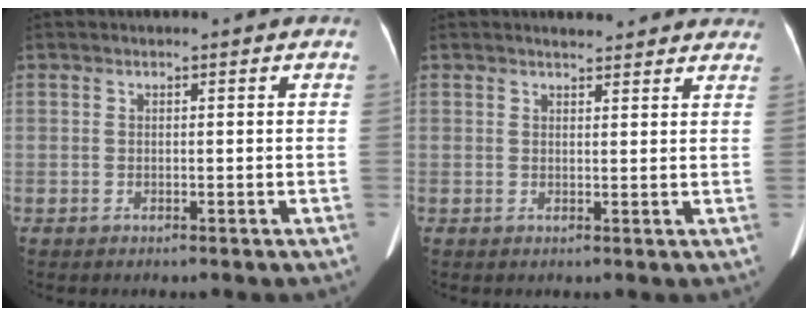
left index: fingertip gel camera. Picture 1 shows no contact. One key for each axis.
{"total": 6.8, "fx": 6.3, "fy": 1.7, "fz": 2.0, "tx": -0.014, "ty": 0.009, "tz": 0.062}